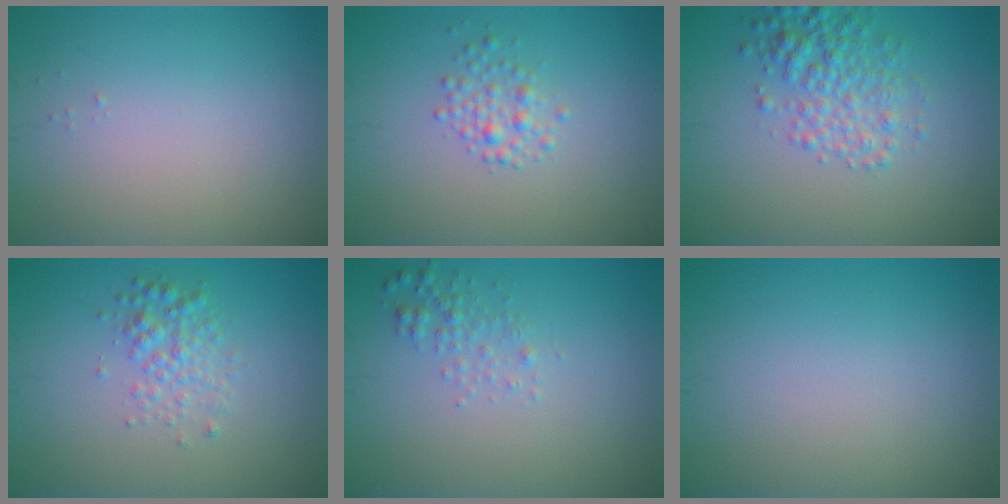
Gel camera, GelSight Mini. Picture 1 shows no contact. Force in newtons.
{"total": 1.8, "press": 1.8, "slide": 0.0}
{"total": 3.9, "press": 3.9, "slide": 0.1}
{"total": 2.3, "press": 2.3, "slide": 0.1}
{"total": 1.5, "press": 1.5, "slide": 0.1}
{"total": 0.0}